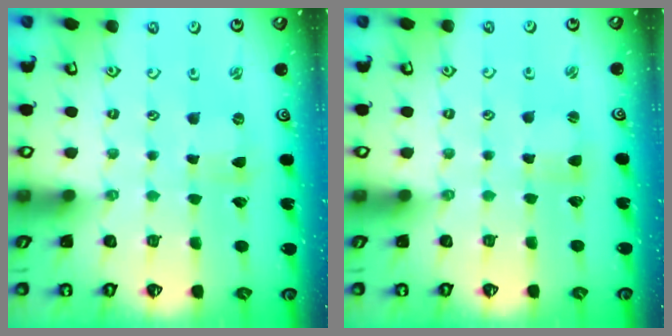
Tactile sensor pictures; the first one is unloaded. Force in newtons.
{"total": 1.7, "press": 1.7, "slide": 0.3}